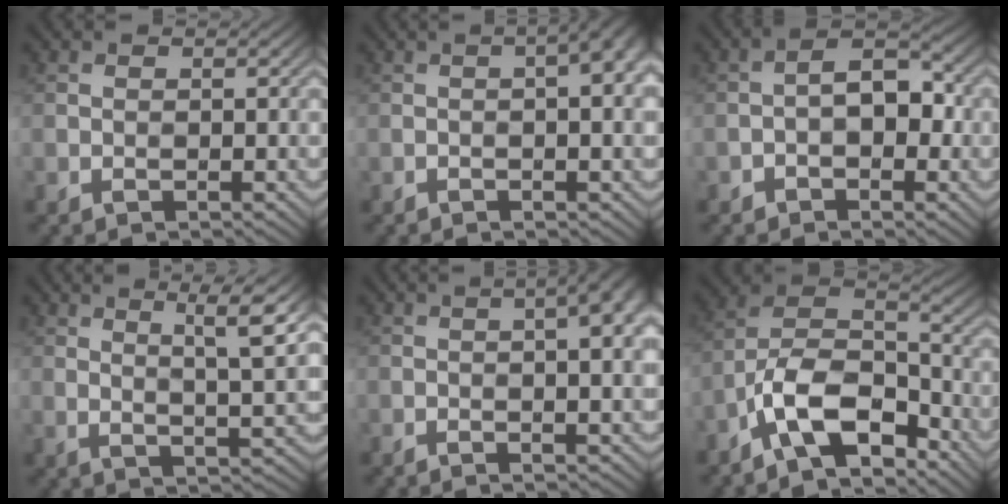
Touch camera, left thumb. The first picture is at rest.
{"total": 5.2, "force": [0.2, 1.1, 5.1], "torque": [-0.062, 0.014, 0.005]}
{"total": 3.5, "force": [-0.9, 1.8, 2.9], "torque": [-0.042, 0.012, -0.016]}
{"total": 5.5, "force": [3.2, 0.2, 4.4], "torque": [-0.085, 0.005, 0.065]}
{"total": 7.0, "force": [0.6, 1.8, 6.8], "torque": [-0.080, 0.011, 0.016]}
{"total": 12.7, "force": [-7.7, 5.6, 8.4], "torque": [-0.175, -0.007, -0.151]}